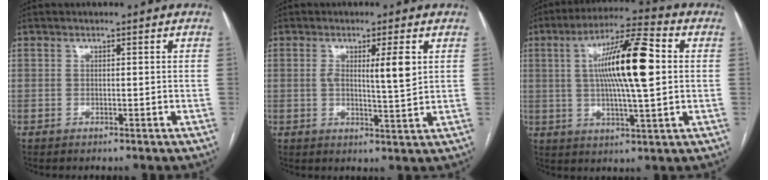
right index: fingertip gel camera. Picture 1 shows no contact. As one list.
[{"total": 5.2, "force": [1.3, 0.1, 5.0], "torque": [-0.081, -0.006, 0.021]}, {"total": 14.7, "force": [1.9, 1.6, 14.5], "torque": [-0.253, 0.015, 0.029]}]